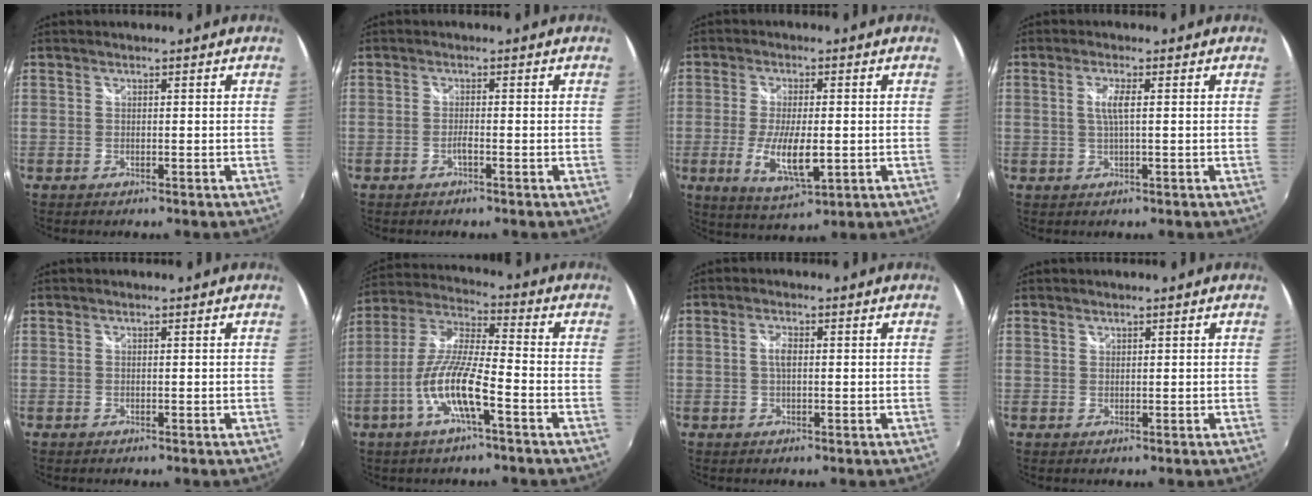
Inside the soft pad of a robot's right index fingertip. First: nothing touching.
{"total": 1.2, "force": [-0.8, 0.0, 0.9], "torque": [-0.020, -0.001, -0.014]}
{"total": 9.2, "force": [-1.9, 3.0, 8.5], "torque": [-0.169, -0.020, -0.030]}
{"total": 2.9, "force": [0.4, 0.1, 2.9], "torque": [-0.056, -0.001, 0.006]}
{"total": 0.0}
{"total": 11.8, "force": [-5.0, 1.8, 10.6], "torque": [-0.222, -0.005, -0.096]}
{"total": 2.2, "force": [0.1, 1.0, 1.9], "torque": [-0.038, 0.003, -0.001]}
{"total": 0.5, "force": [0.5, 0.3, 0.0], "torque": [0.002, 0.001, 0.008]}